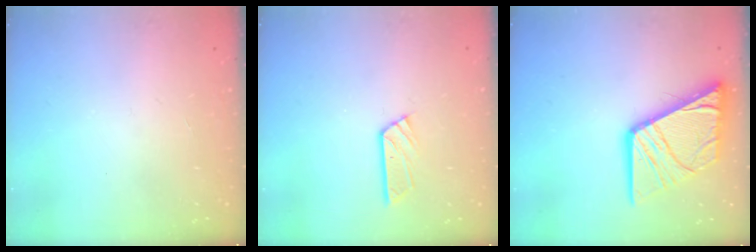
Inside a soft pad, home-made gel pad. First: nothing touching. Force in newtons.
{"total": 5.1, "press": 5.1, "slide": 0.3}
{"total": 19.4, "press": 19.3, "slide": 2.2}